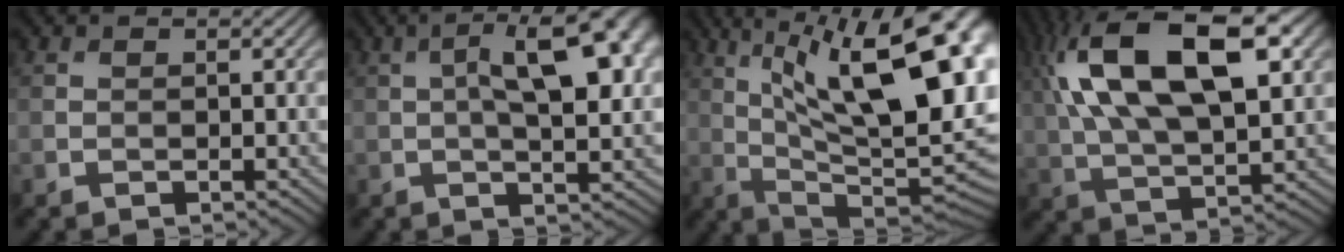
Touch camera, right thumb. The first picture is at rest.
{"total": 12.2, "force": [2.1, 4.8, 11.0], "torque": [-0.149, 0.021, 0.016]}
{"total": 19.2, "force": [4.6, 7.7, 17.0], "torque": [-0.237, 0.026, 0.073]}
{"total": 18.1, "force": [6.1, 8.4, 14.8], "torque": [-0.293, 0.037, 0.094]}